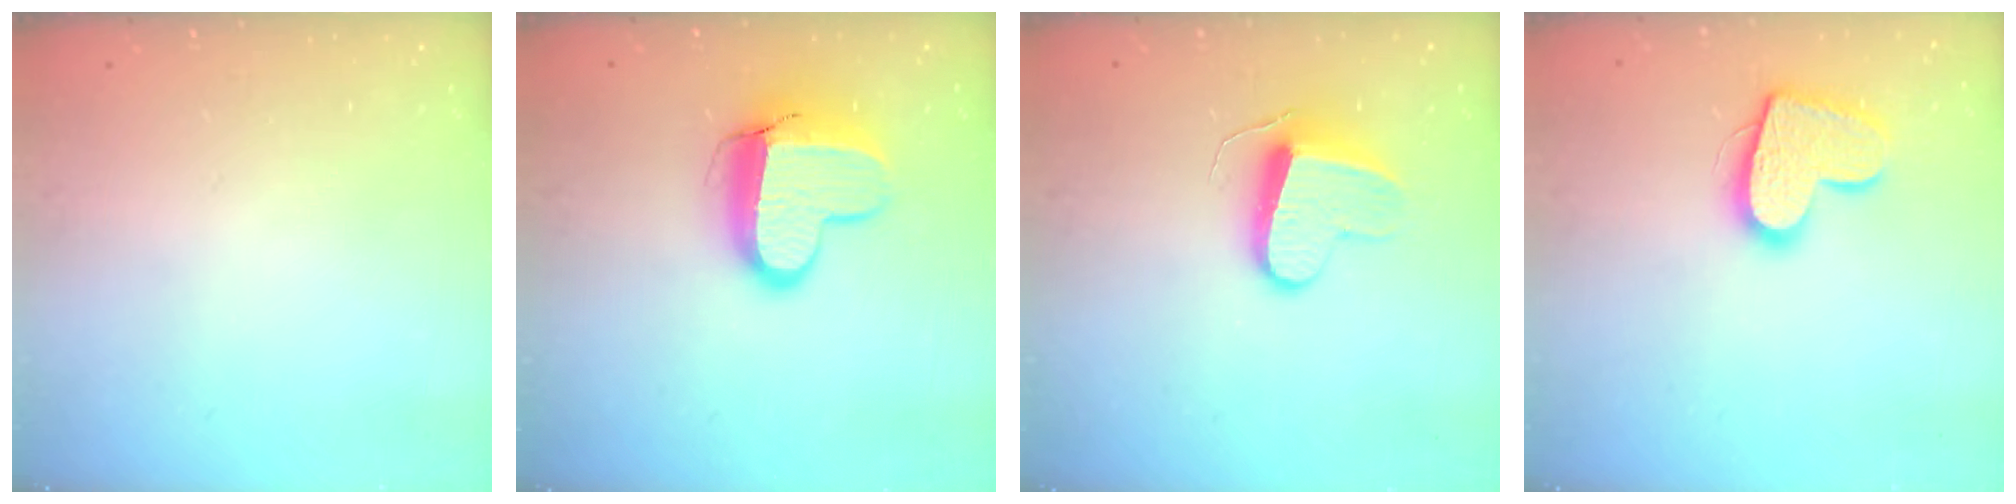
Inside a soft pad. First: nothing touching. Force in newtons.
{"total": 12.7, "press": 12.6, "slide": 1.1}
{"total": 9.7, "press": 9.7, "slide": 0.6}
{"total": 14.3, "press": 14.3, "slide": 1.1}